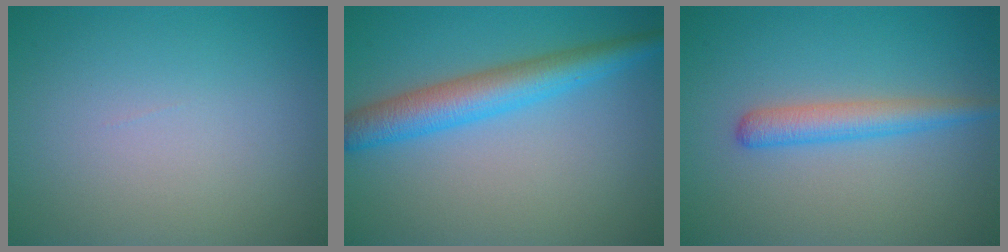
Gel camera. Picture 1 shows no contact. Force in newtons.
{"total": 5.0, "press": 5.0, "slide": 0.1}
{"total": 2.8, "press": 2.8, "slide": 0.1}